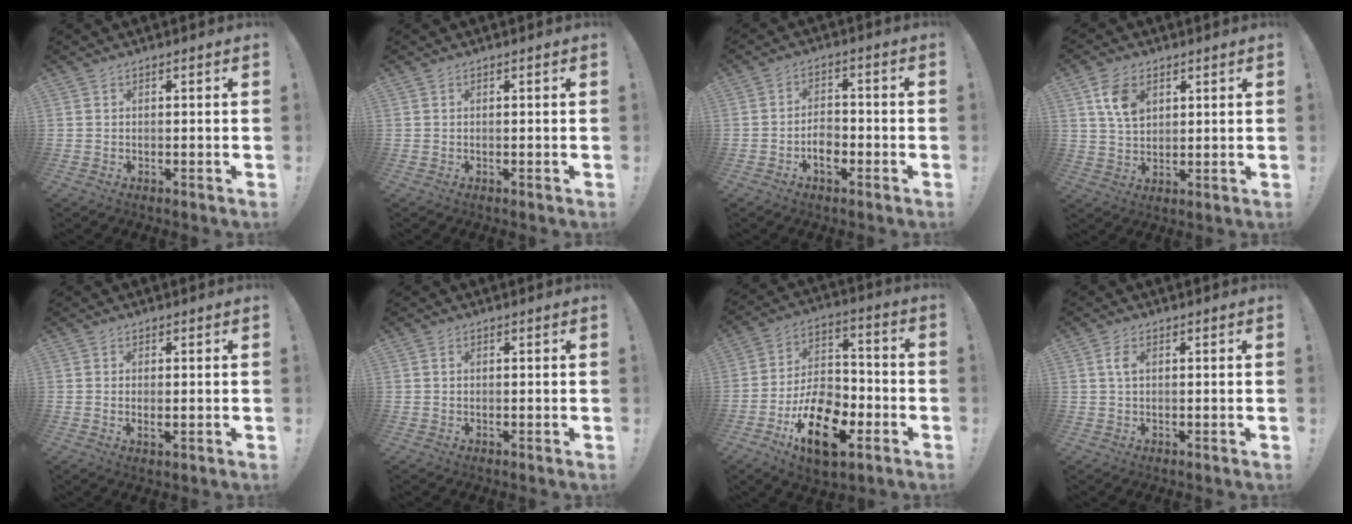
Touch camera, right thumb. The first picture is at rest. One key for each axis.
{"total": 0.0}
{"total": 5.6, "fx": -2.6, "fy": 3.7, "fz": 3.2, "tx": -0.050, "ty": 0.008, "tz": -0.047}
{"total": 8.4, "fx": 3.8, "fy": 5.4, "fz": 5.2, "tx": -0.084, "ty": -0.006, "tz": 0.074}
{"total": 1.9, "fx": 0.4, "fy": 0.7, "fz": 1.8, "tx": -0.019, "ty": -0.005, "tz": 0.005}
{"total": 0.5, "fx": 0.2, "fy": 0.4, "fz": 0.3, "tx": -0.013, "ty": 0.005, "tz": 0.005}
{"total": 19.6, "fx": -9.4, "fy": 11.2, "fz": 13.1, "tx": -0.217, "ty": 0.070, "tz": -0.152}
{"total": 2.6, "fx": 0.7, "fy": 1.2, "fz": 2.2, "tx": -0.044, "ty": 0.005, "tz": 0.011}